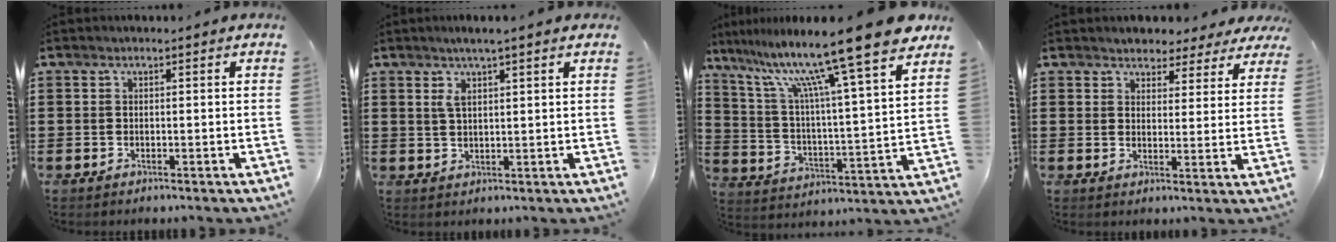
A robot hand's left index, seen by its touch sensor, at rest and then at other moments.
{"total": 3.2, "force": [1.7, 0.5, 2.6], "torque": [-0.055, 0.004, 0.029]}
{"total": 14.9, "force": [12.0, -0.6, 8.8], "torque": [-0.186, -0.086, 0.188]}
{"total": 3.3, "force": [3.1, 1.2, -0.1], "torque": [-0.009, -0.010, 0.053]}